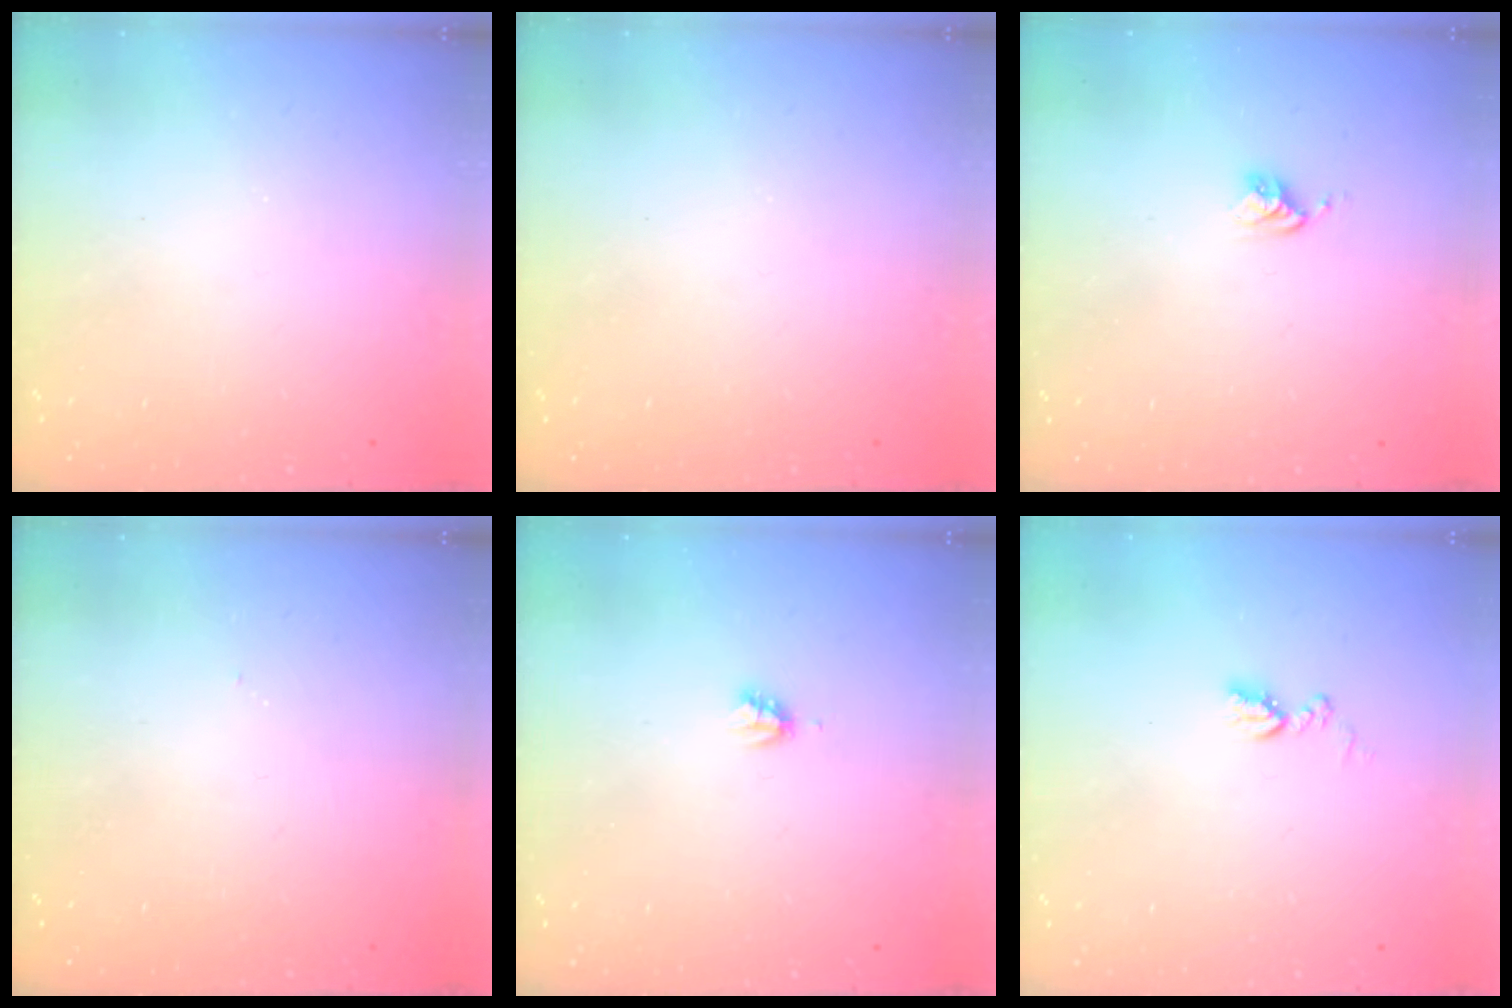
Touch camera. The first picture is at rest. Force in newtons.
{"total": 0.0}
{"total": 3.9, "press": 3.8, "slide": 0.3}
{"total": 3.3, "press": 3.3, "slide": 0.4}
{"total": 2.2, "press": 2.2, "slide": 0.3}
{"total": 6.9, "press": 6.8, "slide": 0.8}